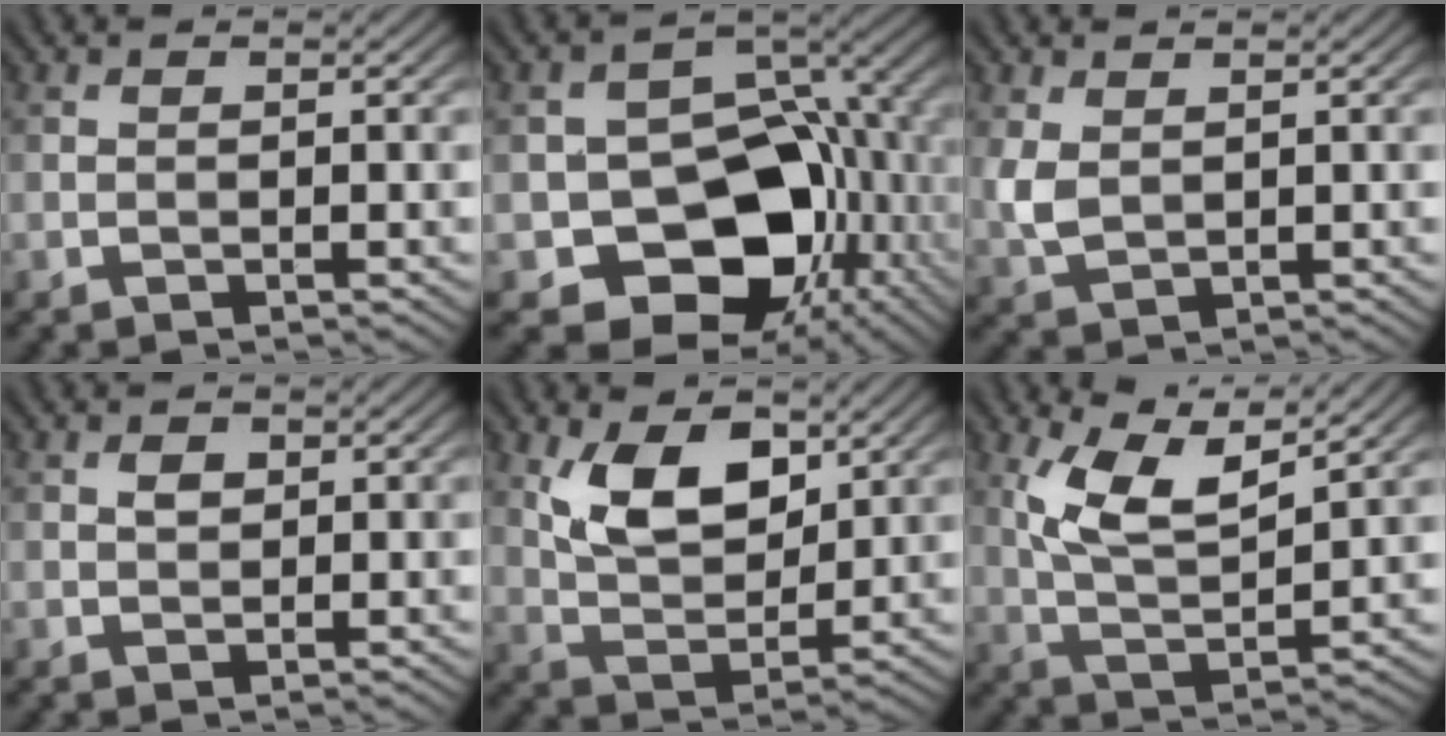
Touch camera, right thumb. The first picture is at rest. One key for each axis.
{"total": 14.7, "fx": -4.3, "fy": 10.7, "fz": 9.0, "tx": -0.130, "ty": -0.026, "tz": -0.079}
{"total": 3.2, "fx": 1.0, "fy": 2.1, "fz": 2.3, "tx": -0.064, "ty": -0.001, "tz": 0.024}
{"total": 1.4, "fx": 0.4, "fy": 1.0, "fz": 0.9, "tx": -0.017, "ty": 0.003, "tz": 0.005}
{"total": 8.5, "fx": 3.8, "fy": 4.5, "fz": 6.2, "tx": -0.120, "ty": -0.007, "tz": 0.069}
{"total": 9.5, "fx": 5.0, "fy": 3.3, "fz": 7.4, "tx": -0.160, "ty": 0.004, "tz": 0.099}